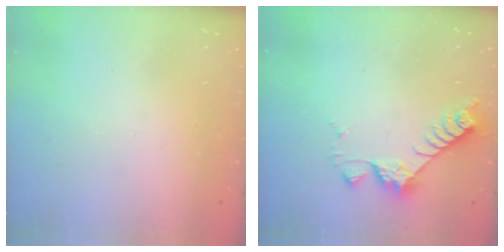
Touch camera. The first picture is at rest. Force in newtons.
{"total": 7.0, "press": 7.0, "slide": 0.5}